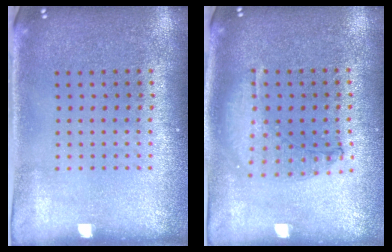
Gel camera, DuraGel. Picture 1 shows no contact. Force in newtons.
{"total": 1.0, "press": 0.9, "slide": 0.3}